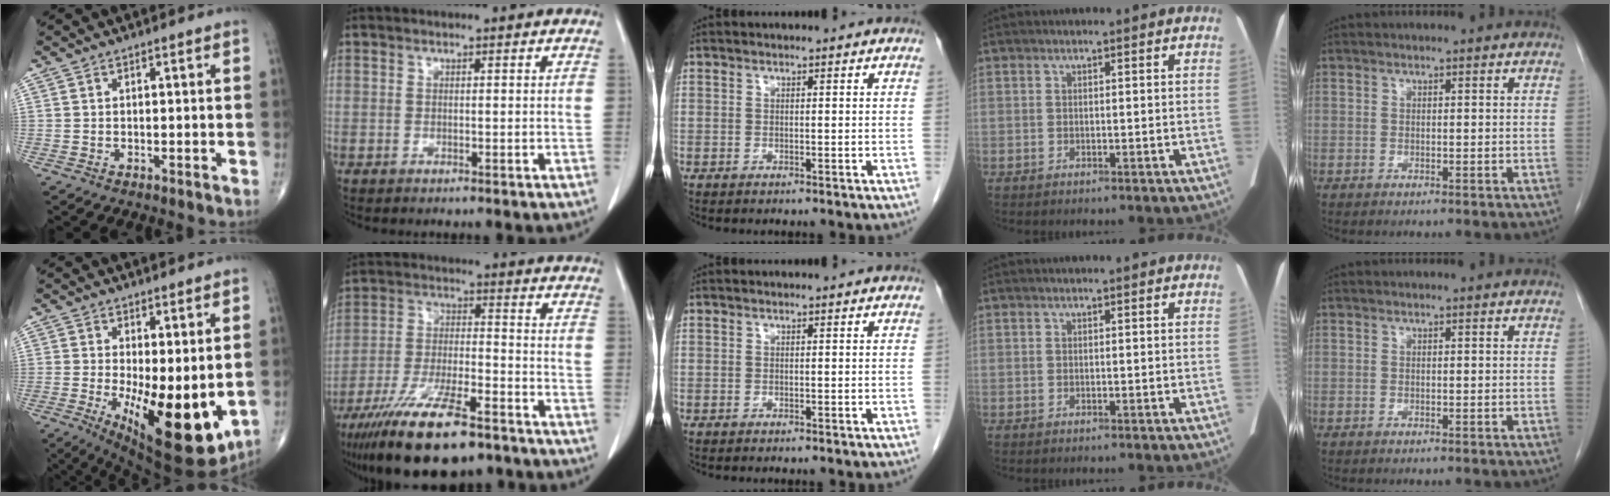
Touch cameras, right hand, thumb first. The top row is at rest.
{"thumb": {"total": 16.2, "force": [-2.3, 6.2, 14.7], "torque": [-0.216, -0.038, -0.012]}, "index": {"total": 17.4, "force": [-12.5, 3.9, 11.6], "torque": [-0.218, -0.034, -0.217]}}